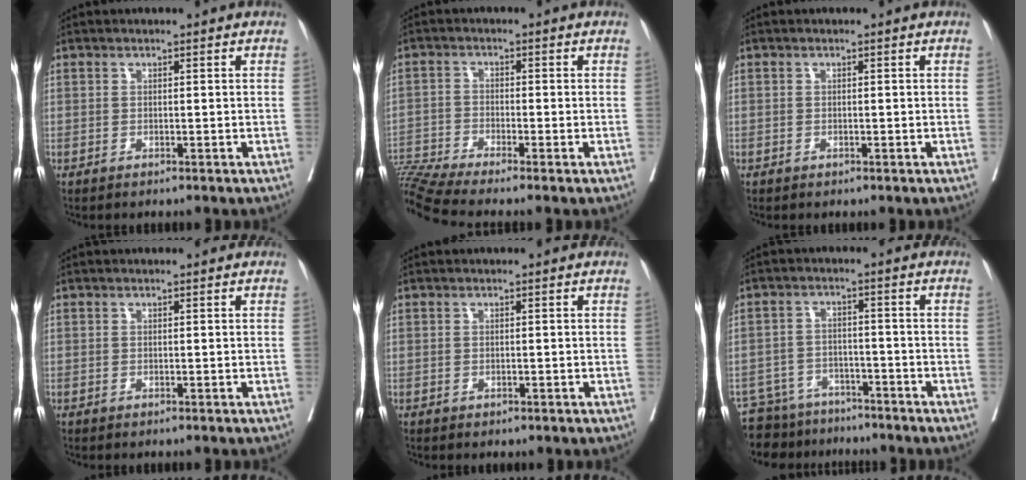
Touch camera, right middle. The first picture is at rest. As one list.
[{"total": 10.3, "force": [-9.0, -1.4, 4.8], "torque": [-0.101, -0.007, -0.162]}, {"total": 0.6, "force": [-0.2, 0.5, 0.0], "torque": [0.000, 0.004, -0.006]}, {"total": 0.0}, {"total": 0.5, "force": [-0.2, 0.4, 0.2], "torque": [-0.004, 0.002, 0.002]}, {"total": 8.9, "force": [-7.7, 4.5, 0.5], "torque": [-0.016, 0.016, -0.114]}]